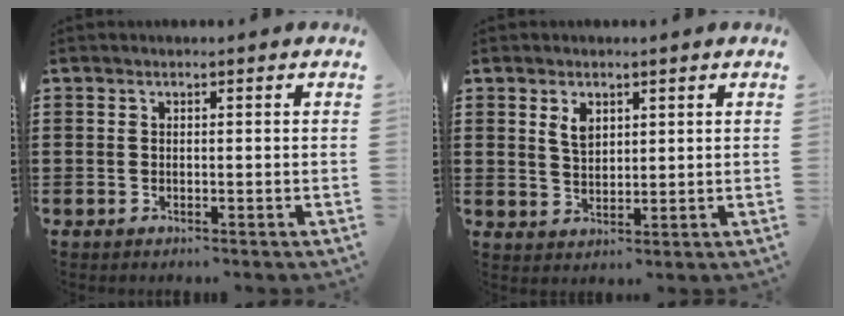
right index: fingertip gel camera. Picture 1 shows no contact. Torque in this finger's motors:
{"motor_torque": [0.04, 0.00, 0.32, 0.06]}